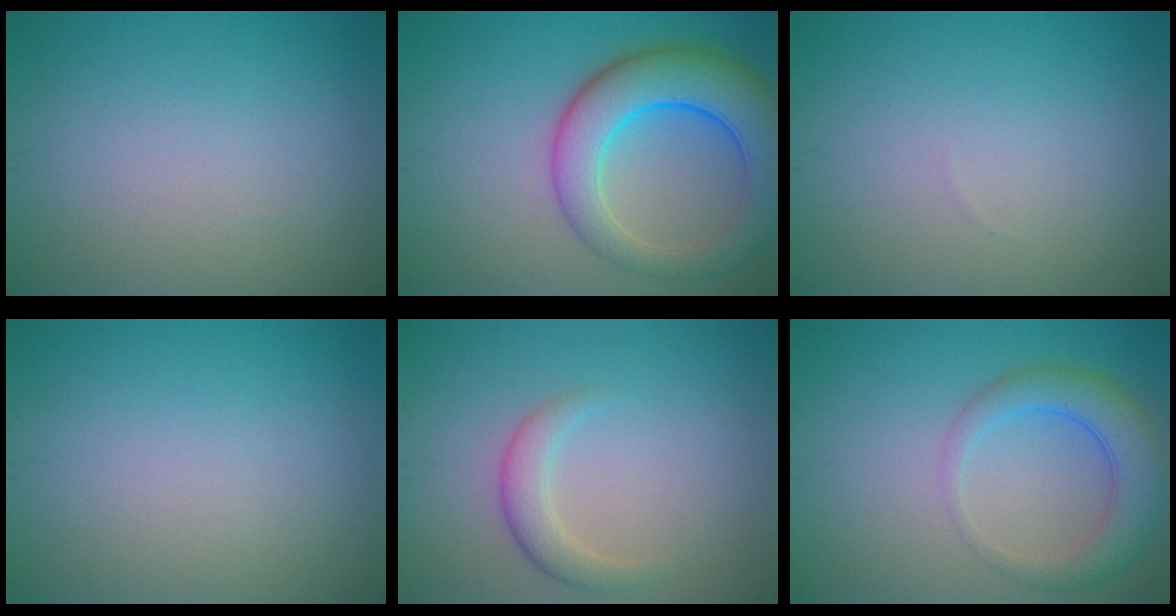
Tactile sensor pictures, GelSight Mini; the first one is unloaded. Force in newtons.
{"total": 8.7, "press": 8.7, "slide": 0.4}
{"total": 0.0}
{"total": 0.0}
{"total": 2.4, "press": 2.4, "slide": 0.1}
{"total": 4.9, "press": 4.9, "slide": 0.2}